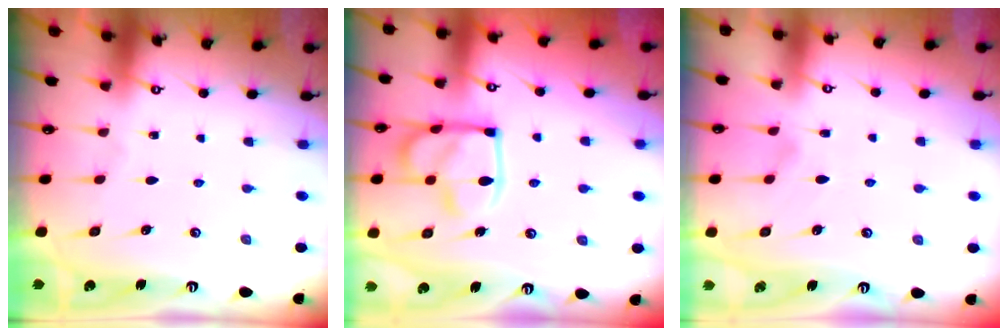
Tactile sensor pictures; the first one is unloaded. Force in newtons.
{"total": 14.3, "press": 14.2, "slide": 1.0}
{"total": 1.1, "press": 0.6, "slide": 1.0}